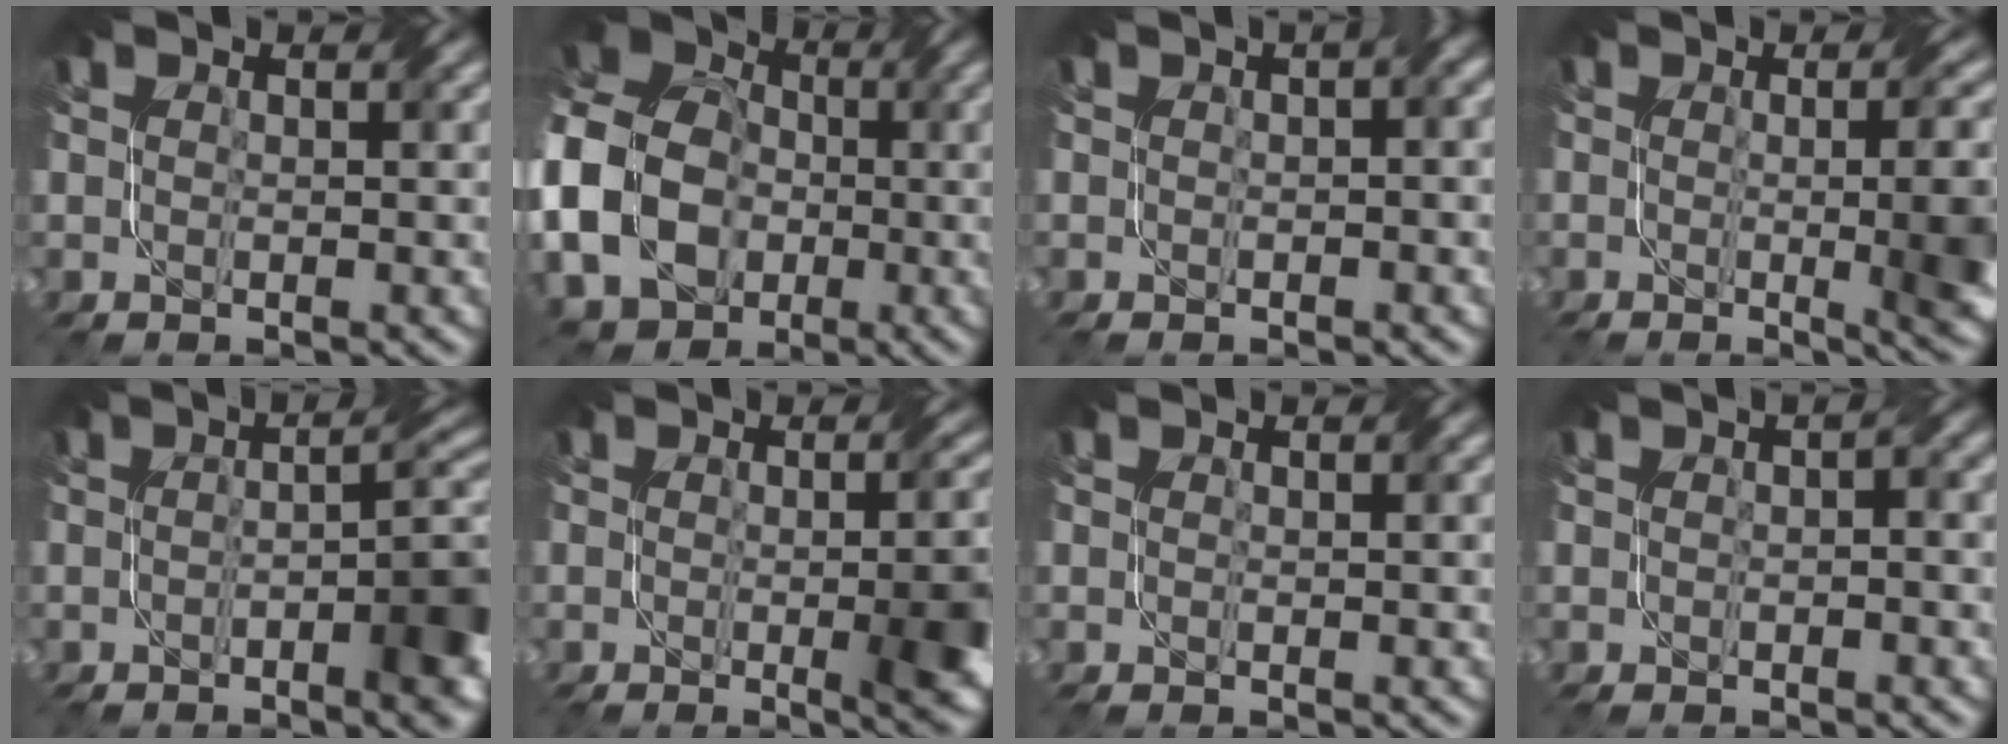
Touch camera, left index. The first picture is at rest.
{"total": 14.5, "force": [-2.8, 11.6, 8.3], "torque": [-0.193, -0.008, -0.066]}
{"total": 4.0, "force": [0.5, 1.6, 3.7], "torque": [-0.028, 0.014, 0.006]}
{"total": 10.8, "force": [-0.5, 4.0, 10.0], "torque": [-0.081, 0.000, -0.010]}
{"total": 8.0, "force": [-1.8, 1.8, 7.6], "torque": [-0.086, 0.000, -0.029]}
{"total": 8.2, "force": [-0.9, 2.8, 7.7], "torque": [-0.071, -0.004, -0.009]}
{"total": 0.0}
{"total": 1.0, "force": [-0.2, 0.2, 1.0], "torque": [-0.014, 0.004, -0.002]}